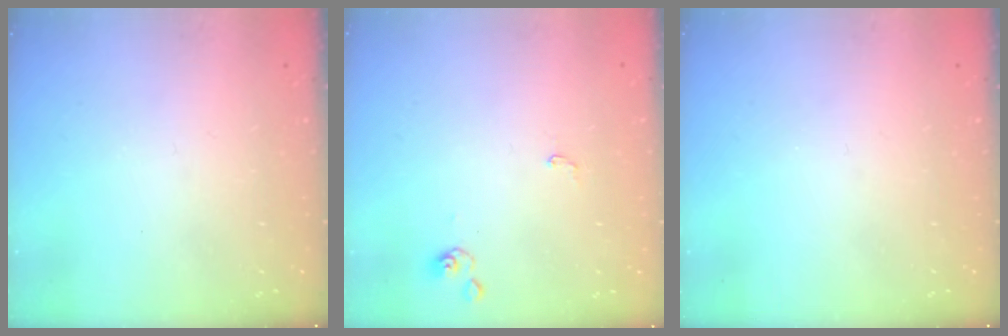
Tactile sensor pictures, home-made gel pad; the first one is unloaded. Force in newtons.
{"total": 1.1, "press": 1.1, "slide": 0.2}
{"total": 0.0}